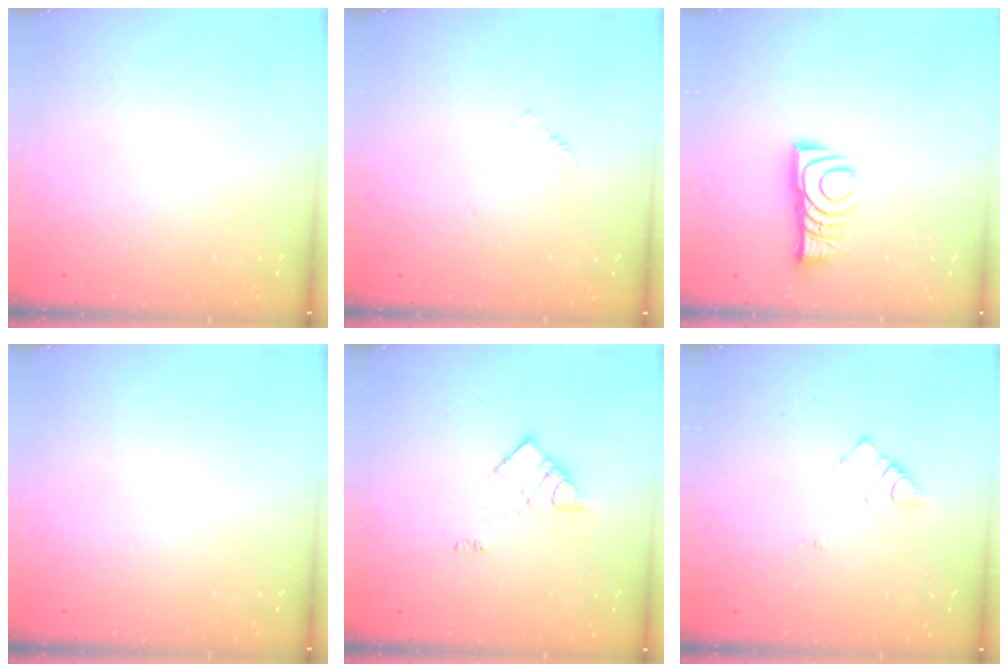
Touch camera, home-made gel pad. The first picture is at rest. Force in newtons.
{"total": 2.2, "press": 2.2, "slide": 0.3}
{"total": 9.5, "press": 9.5, "slide": 0.3}
{"total": 0.0}
{"total": 10.5, "press": 10.5, "slide": 0.4}
{"total": 4.0, "press": 3.9, "slide": 0.6}